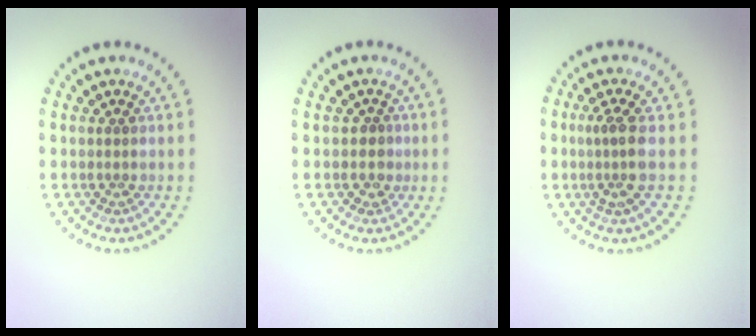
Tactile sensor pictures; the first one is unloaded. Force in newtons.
{"total": 1.0, "press": 0.7, "slide": 0.7}
{"total": 2.6, "press": 1.9, "slide": 1.7}